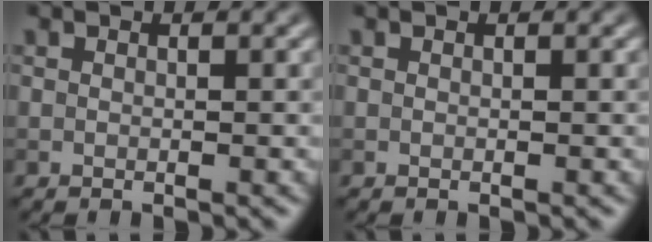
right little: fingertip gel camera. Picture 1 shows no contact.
{"total": 0.0}